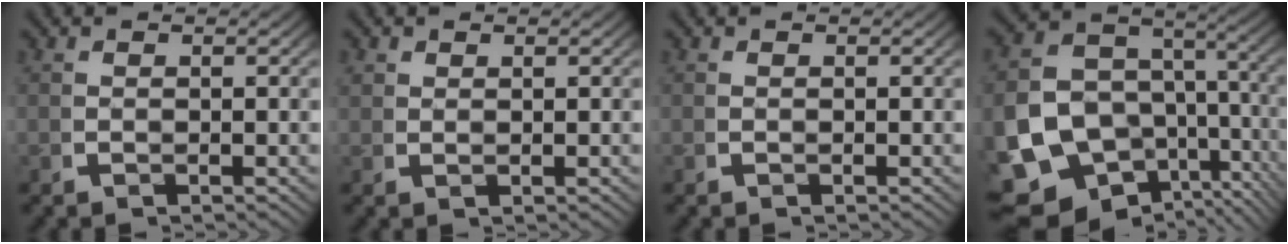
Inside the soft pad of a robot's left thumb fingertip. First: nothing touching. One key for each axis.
{"total": 0.9, "fx": 0.8, "fy": 0.1, "fz": 0.2, "tx": 0.001, "ty": 0.002, "tz": 0.020}
{"total": 0.0}
{"total": 16.7, "fx": -4.8, "fy": 13.1, "fz": 9.2, "tx": -0.201, "ty": -0.086, "tz": -0.060}